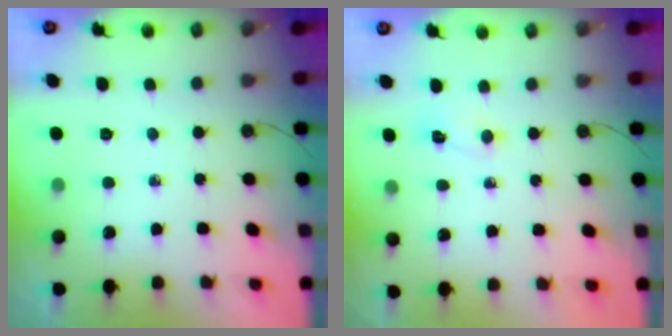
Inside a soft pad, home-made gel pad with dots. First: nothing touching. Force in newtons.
{"total": 2.8, "press": 2.7, "slide": 0.7}